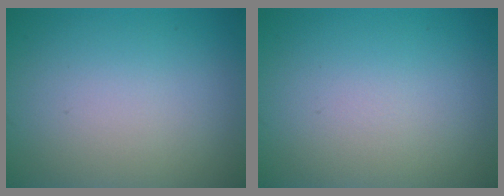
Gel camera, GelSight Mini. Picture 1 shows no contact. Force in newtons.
{"total": 0.0}